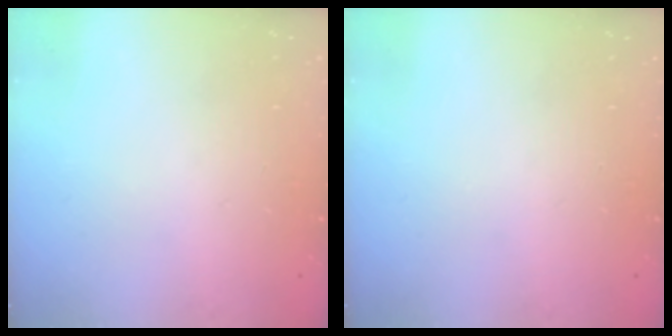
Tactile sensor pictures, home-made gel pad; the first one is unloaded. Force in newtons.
{"total": 0.0}